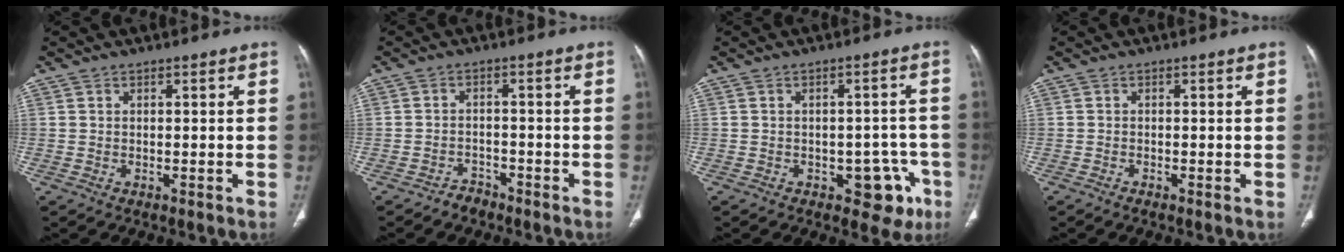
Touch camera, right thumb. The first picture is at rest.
{"total": 2.5, "force": [-2.2, 1.3, 0.1], "torque": [-0.003, 0.013, -0.036]}
{"total": 7.5, "force": [-3.6, 4.6, 4.8], "torque": [-0.019, 0.023, -0.039]}
{"total": 0.6, "force": [-0.4, 0.1, 0.5], "torque": [-0.012, -0.001, -0.010]}